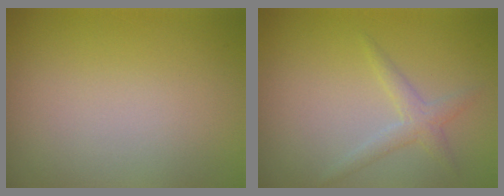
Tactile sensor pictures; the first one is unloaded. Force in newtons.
{"total": 1.7, "press": 1.7, "slide": 0.1}